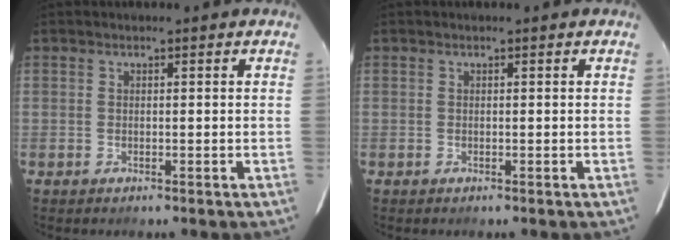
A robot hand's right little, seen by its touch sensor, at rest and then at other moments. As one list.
[{"total": 0.0}]